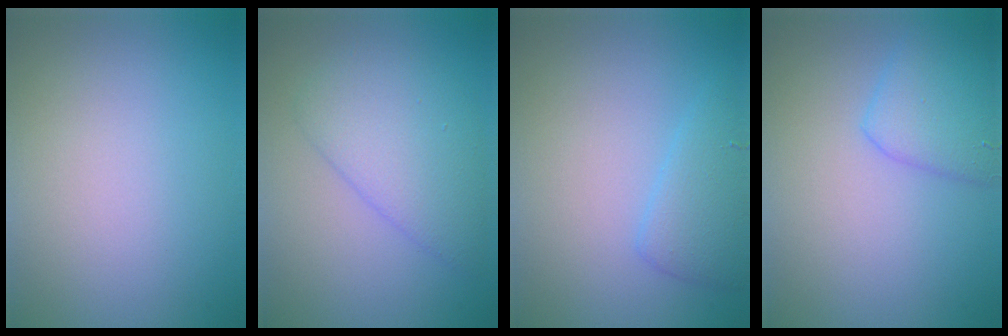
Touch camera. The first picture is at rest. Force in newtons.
{"total": 4.3, "press": 4.3, "slide": 0.3}
{"total": 2.6, "press": 2.6, "slide": 0.2}
{"total": 3.3, "press": 3.3, "slide": 0.2}